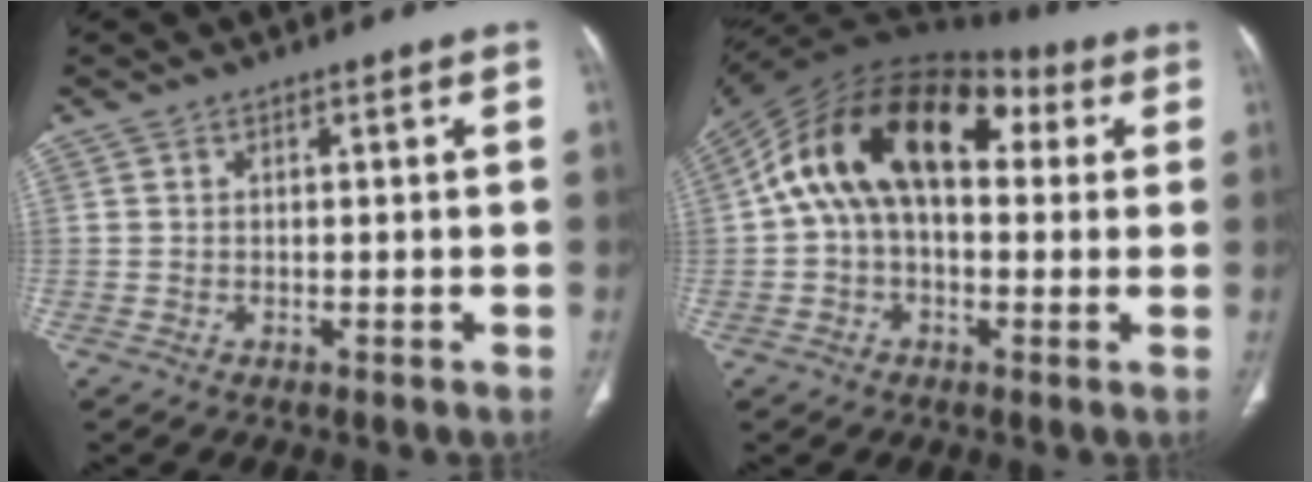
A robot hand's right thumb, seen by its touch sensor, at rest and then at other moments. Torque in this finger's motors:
{"motor_torque": [2.42, 2.59, 1.03, -0.44, 0.39]}